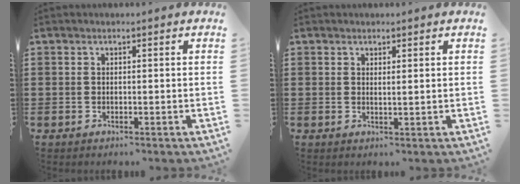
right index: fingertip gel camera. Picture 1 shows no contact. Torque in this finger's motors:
{"motor_torque": [-0.08, 0.23, 0.01, -0.01]}